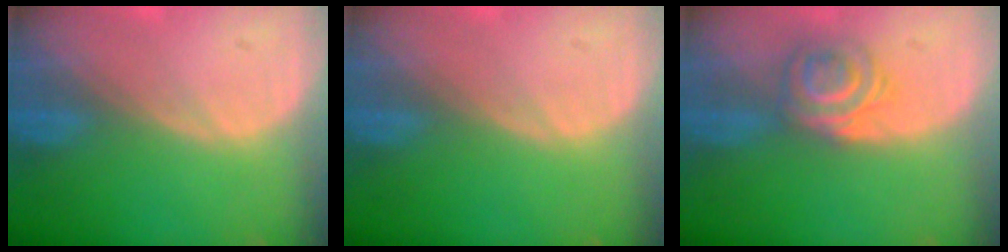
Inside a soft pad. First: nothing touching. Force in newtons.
{"total": 0.0}
{"total": 6.1, "press": 5.2, "slide": 3.3}